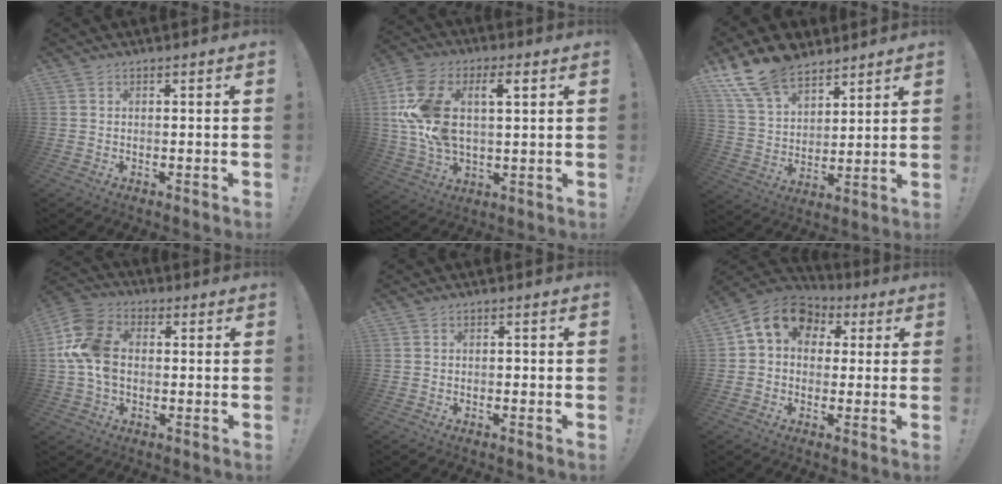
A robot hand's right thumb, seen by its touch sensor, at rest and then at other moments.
{"total": 17.1, "force": [4.5, 9.9, 13.2], "torque": [-0.260, 0.001, 0.077]}
{"total": 15.5, "force": [11.7, 8.1, 6.1], "torque": [-0.113, -0.076, 0.221]}
{"total": 14.1, "force": [0.3, 10.3, 9.6], "torque": [-0.197, 0.015, 0.010]}
{"total": 1.1, "force": [-0.9, 0.7, 0.3], "torque": [-0.007, 0.005, -0.016]}
{"total": 11.7, "force": [3.9, 9.1, 6.2], "torque": [-0.093, -0.003, 0.078]}